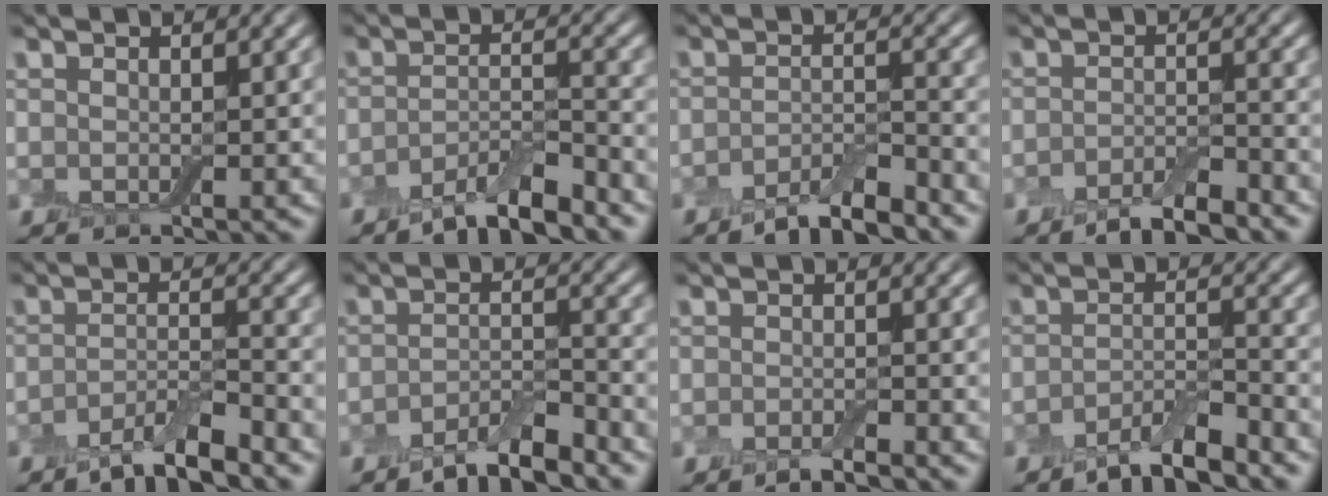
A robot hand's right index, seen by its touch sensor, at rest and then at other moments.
{"total": 4.8, "force": [-3.9, 0.9, 2.6], "torque": [-0.045, 0.001, -0.069]}
{"total": 4.2, "force": [-3.4, 0.7, 2.4], "torque": [-0.038, 0.002, -0.062]}
{"total": 3.8, "force": [-3.0, 0.8, 2.2], "torque": [-0.035, 0.002, -0.054]}
{"total": 4.4, "force": [-3.4, 0.8, 2.7], "torque": [-0.044, 0.000, -0.065]}
{"total": 4.1, "force": [-3.3, 0.7, 2.3], "torque": [-0.037, 0.003, -0.062]}
{"total": 1.8, "force": [-1.4, 0.2, 1.1], "torque": [-0.017, 0.000, -0.026]}
{"total": 4.1, "force": [-3.3, 0.6, 2.3], "torque": [-0.038, 0.003, -0.062]}